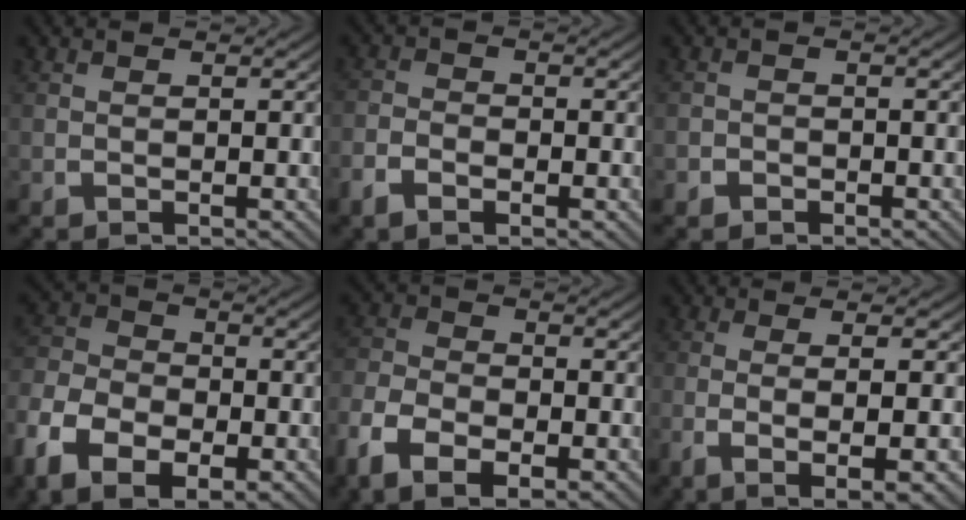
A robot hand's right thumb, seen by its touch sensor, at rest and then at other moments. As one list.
[{"total": 2.1, "force": [-1.2, 1.4, 1.0], "torque": [-0.020, -0.004, -0.028]}, {"total": 1.3, "force": [-0.8, 1.0, 0.0], "torque": [0.004, -0.004, -0.018]}, {"total": 8.5, "force": [-2.0, 6.2, 5.4], "torque": [-0.118, -0.024, -0.025]}, {"total": 5.7, "force": [-1.9, 3.8, 3.8], "torque": [-0.087, -0.015, -0.029]}, {"total": 6.6, "force": [-1.4, 1.9, 6.2], "torque": [-0.120, -0.015, -0.010]}]